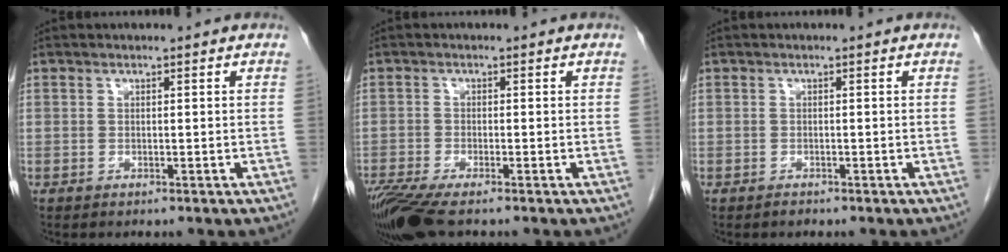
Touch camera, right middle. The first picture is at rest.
{"total": 7.0, "force": [-5.3, 0.9, 4.5], "torque": [-0.083, -0.019, -0.099]}
{"total": 0.5, "force": [-0.5, 0.2, 0.1], "torque": [-0.006, -0.001, -0.008]}